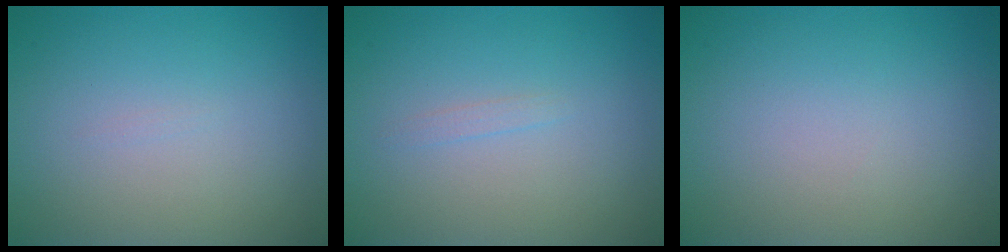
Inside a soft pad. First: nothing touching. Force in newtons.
{"total": 0.6, "press": 0.6, "slide": 0.1}
{"total": 0.0}